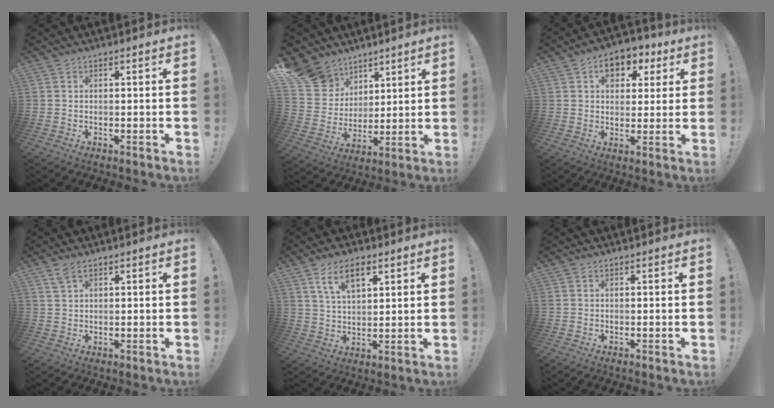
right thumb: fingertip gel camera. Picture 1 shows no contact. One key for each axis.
{"total": 12.3, "fx": 8.2, "fy": 8.9, "fz": 2.4, "tx": -0.053, "ty": -0.058, "tz": 0.168}
{"total": 8.5, "fx": 3.4, "fy": 6.4, "fz": 4.5, "tx": -0.054, "ty": -0.010, "tz": 0.061}
{"total": 3.1, "fx": 2.0, "fy": 1.6, "fz": 1.8, "tx": -0.034, "ty": -0.003, "tz": 0.036}
{"total": 9.1, "fx": 5.0, "fy": 4.4, "fz": 6.2, "tx": -0.115, "ty": -0.004, "tz": 0.092}
{"total": 0.0}